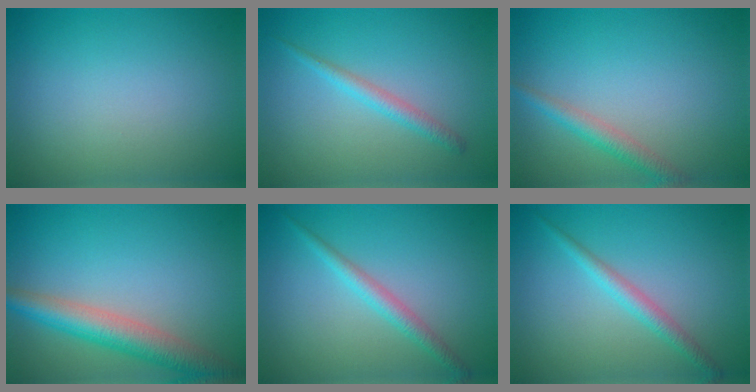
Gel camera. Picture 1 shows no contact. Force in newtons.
{"total": 1.7, "press": 1.7, "slide": 0.1}
{"total": 2.1, "press": 2.1, "slide": 0.0}
{"total": 5.4, "press": 5.4, "slide": 0.4}
{"total": 2.1, "press": 2.1, "slide": 0.0}
{"total": 2.1, "press": 2.1, "slide": 0.0}